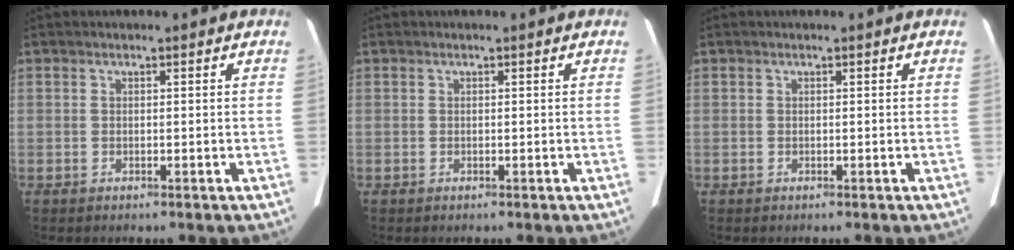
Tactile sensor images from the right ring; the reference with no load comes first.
{"total": 0.0}
{"total": 0.0}